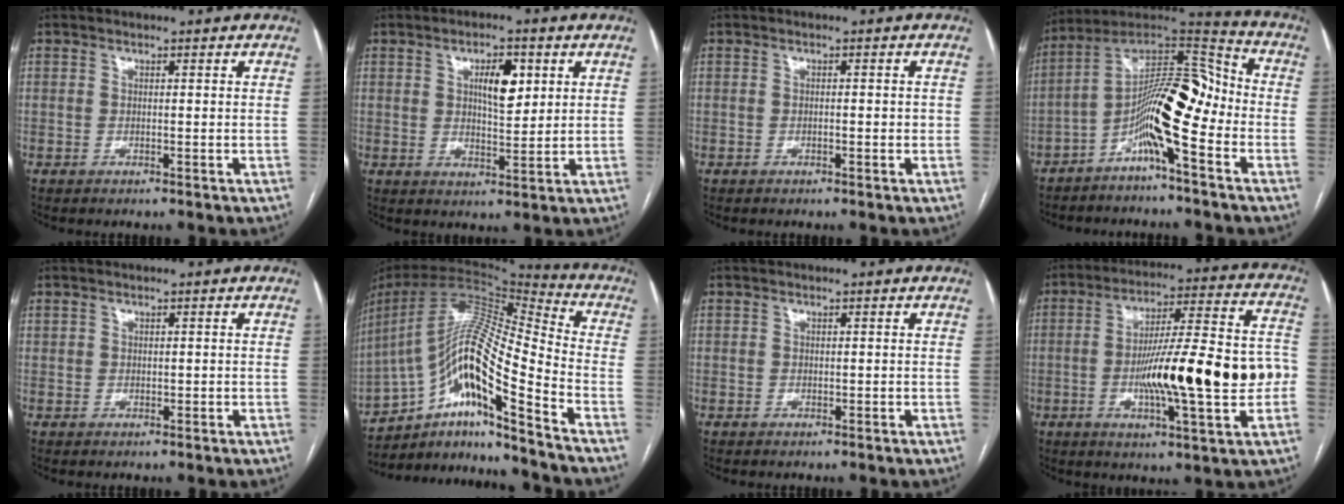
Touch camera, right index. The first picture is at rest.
{"total": 5.9, "force": [2.1, 2.1, 5.1], "torque": [-0.085, 0.004, 0.037]}
{"total": 1.5, "force": [-0.3, 0.5, 1.4], "torque": [-0.022, 0.001, -0.003]}
{"total": 13.4, "force": [-5.0, 2.8, 12.1], "torque": [-0.214, 0.034, -0.089]}
{"total": 0.6, "force": [0.3, 0.4, 0.2], "torque": [-0.001, 0.002, 0.007]}
{"total": 19.9, "force": [-11.3, 1.6, 16.3], "torque": [-0.324, 0.006, -0.200]}
{"total": 0.0}
{"total": 20.6, "force": [-3.4, 2.9, 20.1], "torque": [-0.297, 0.024, -0.045]}